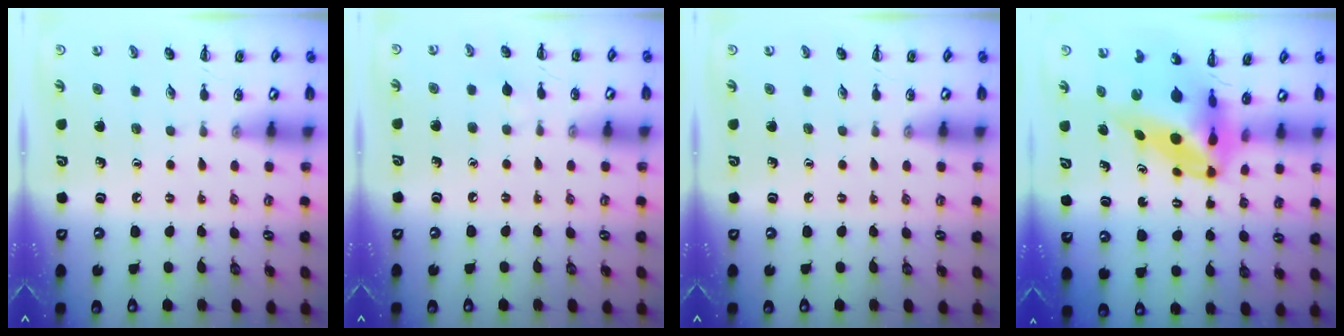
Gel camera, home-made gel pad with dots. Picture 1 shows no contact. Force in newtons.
{"total": 2.7, "press": 2.5, "slide": 1.0}
{"total": 0.0}
{"total": 8.9, "press": 8.5, "slide": 2.6}